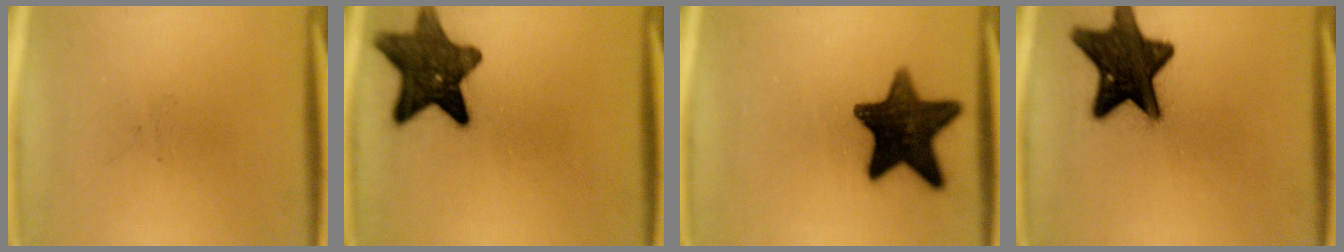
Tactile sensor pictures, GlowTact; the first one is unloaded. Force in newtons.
{"total": 12.8}
{"total": 14.8}
{"total": 16.6}